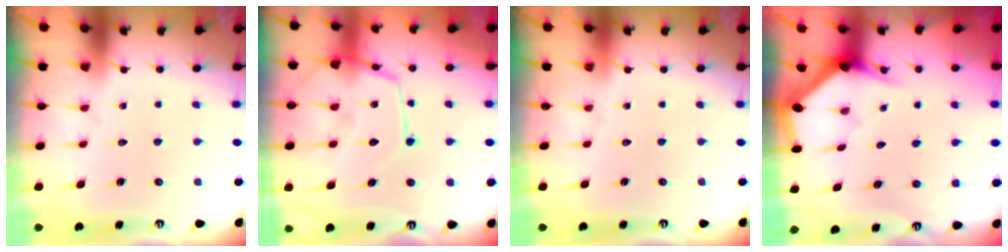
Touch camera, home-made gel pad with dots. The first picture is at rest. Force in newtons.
{"total": 14.1, "press": 14.0, "slide": 1.3}
{"total": 0.0}
{"total": 3.1, "press": 3.1, "slide": 0.2}